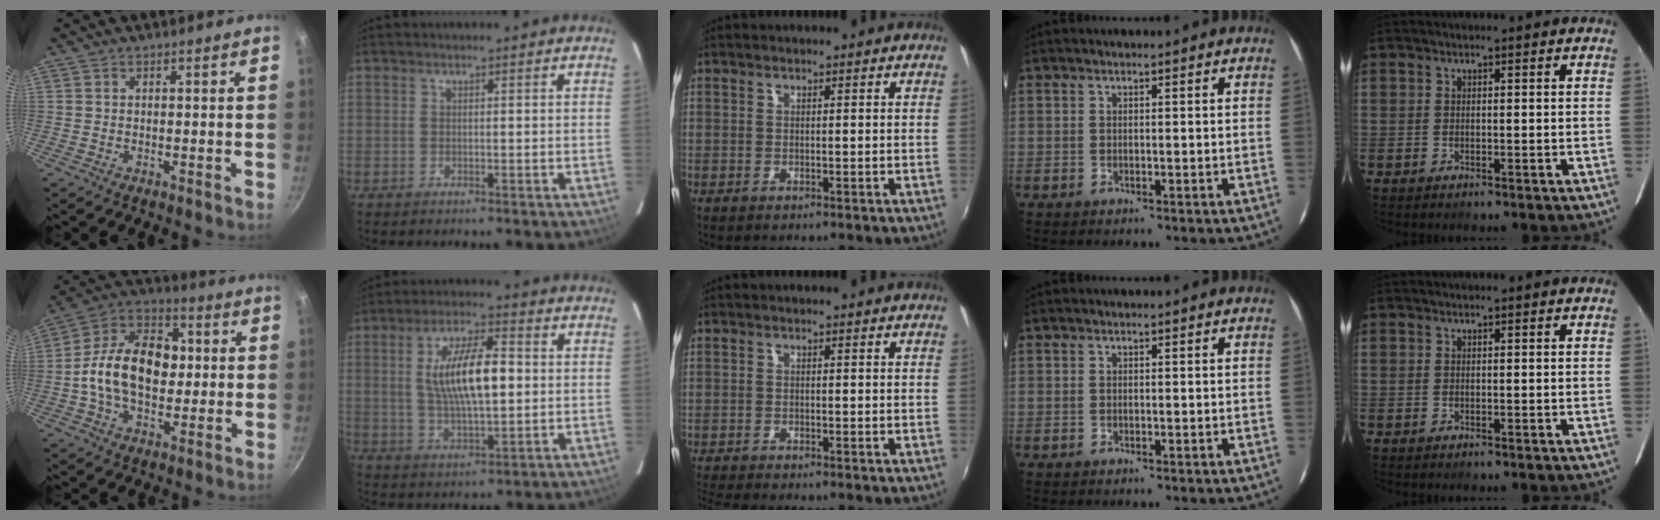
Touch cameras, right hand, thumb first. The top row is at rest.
{"thumb": {"total": 17.4, "force": [-0.2, 11.6, 13.0], "torque": [-0.186, 0.031, -0.023]}, "index": {"total": 12.7, "force": [1.3, 4.3, 11.9], "torque": [-0.218, 0.006, 0.027]}, "middle": {"total": 4.6, "force": [-4.2, -0.1, 1.7], "torque": [-0.049, -0.022, -0.077]}}